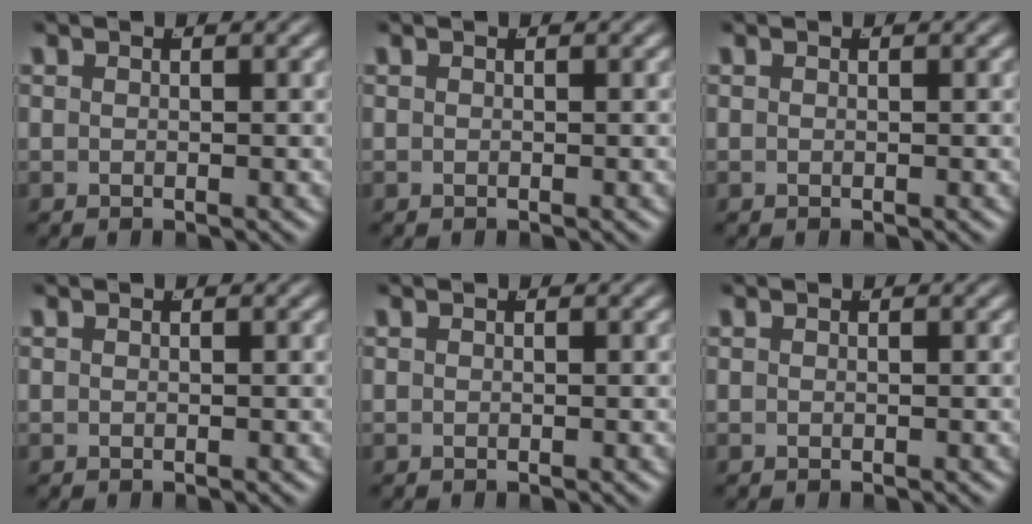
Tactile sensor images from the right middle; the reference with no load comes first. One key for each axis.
{"total": 0.0}
{"total": 0.0}
{"total": 0.0}
{"total": 0.0}
{"total": 0.0}